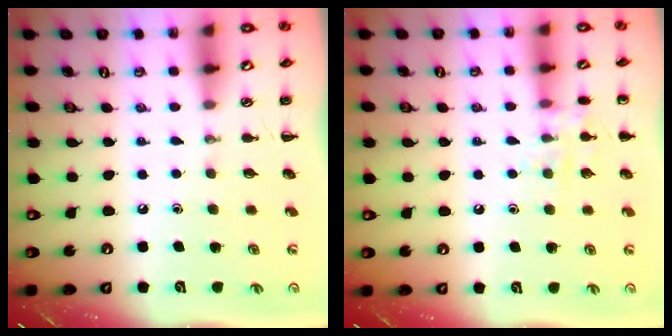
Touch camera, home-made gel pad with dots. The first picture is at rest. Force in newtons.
{"total": 7.8, "press": 7.7, "slide": 0.9}